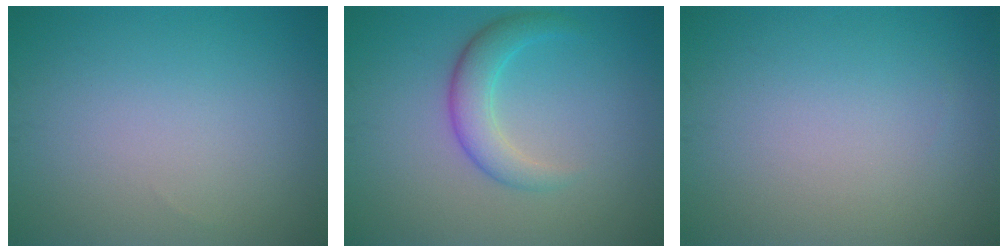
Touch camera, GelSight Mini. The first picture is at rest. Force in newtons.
{"total": 3.3, "press": 3.3, "slide": 0.1}
{"total": 0.0}